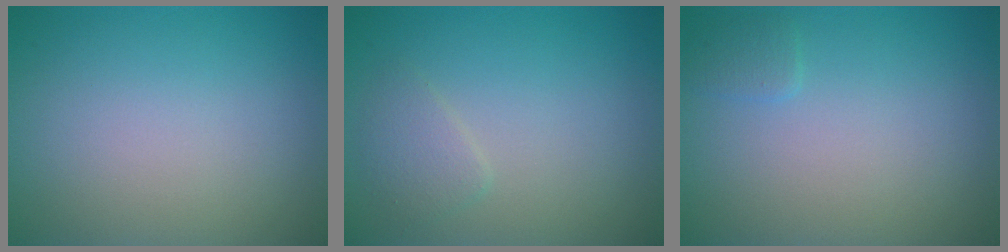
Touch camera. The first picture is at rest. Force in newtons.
{"total": 1.5, "press": 1.5, "slide": 0.1}
{"total": 0.9, "press": 0.9, "slide": 0.1}